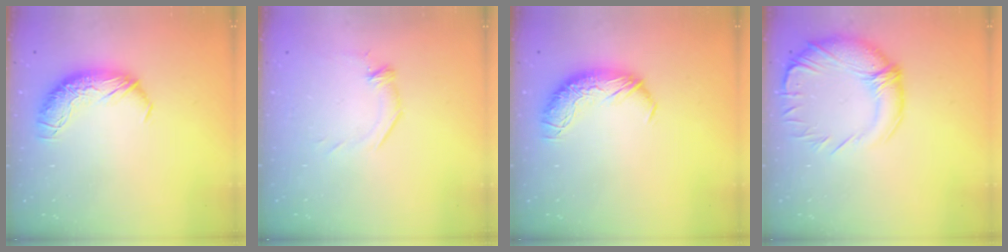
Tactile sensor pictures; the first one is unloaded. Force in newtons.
{"total": 3.9, "press": 3.7, "slide": 1.3}
{"total": 0.0}
{"total": 5.5, "press": 4.1, "slide": 3.7}